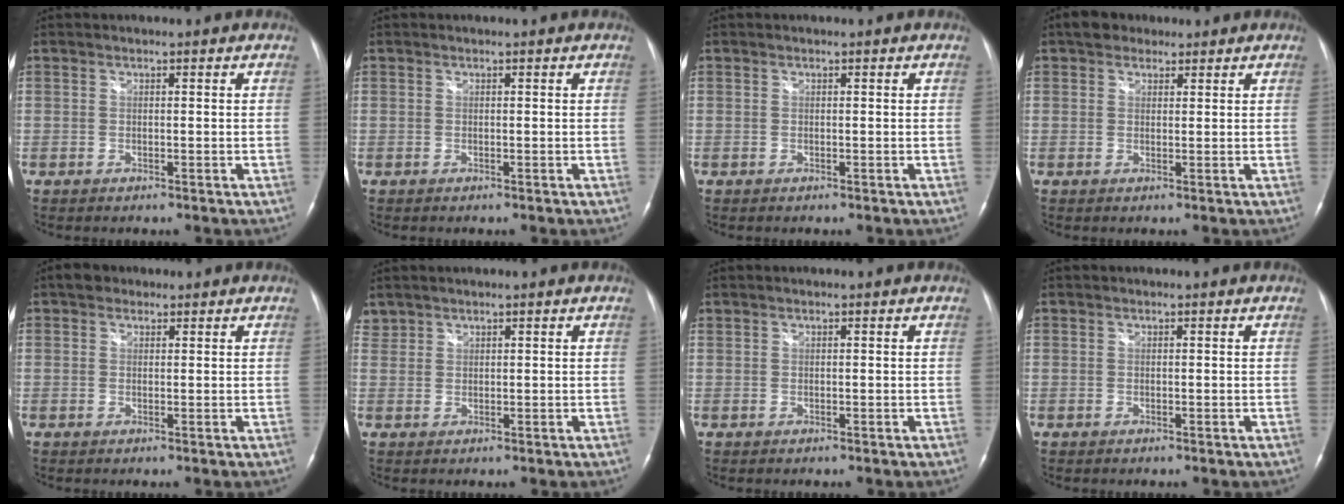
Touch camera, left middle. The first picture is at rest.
{"total": 0.0}
{"total": 0.0}
{"total": 3.6, "force": [2.5, 2.3, 1.1], "torque": [-0.020, 0.022, 0.041]}
{"total": 2.2, "force": [1.4, 1.5, 0.7], "torque": [-0.014, 0.018, 0.022]}
{"total": 1.7, "force": [1.5, 0.8, -0.2], "torque": [0.006, 0.011, 0.031]}
{"total": 0.0}
{"total": 0.0}